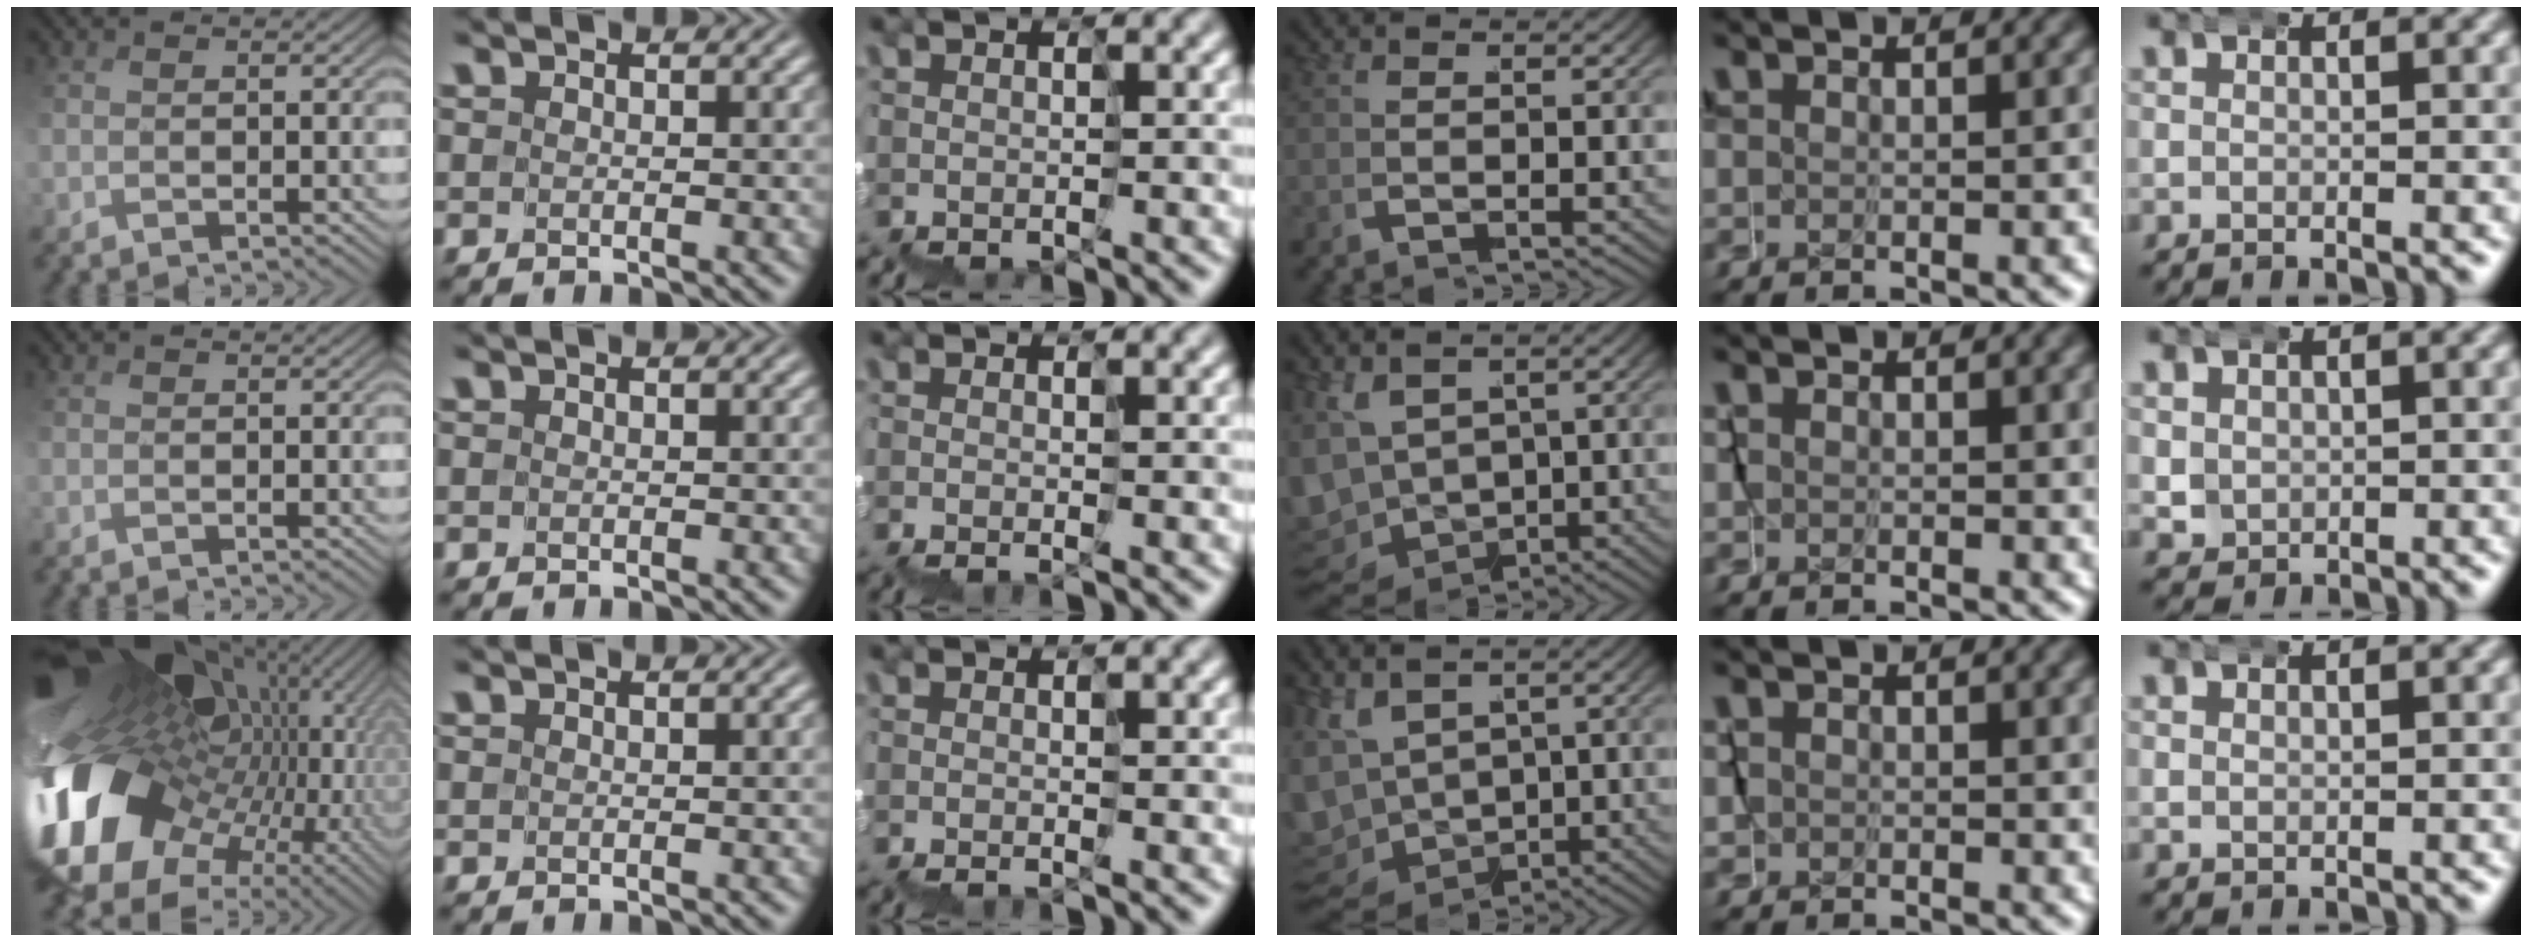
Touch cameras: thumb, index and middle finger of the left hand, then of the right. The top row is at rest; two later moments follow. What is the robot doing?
{"motion": "wrap", "object": "ethernet cable"}